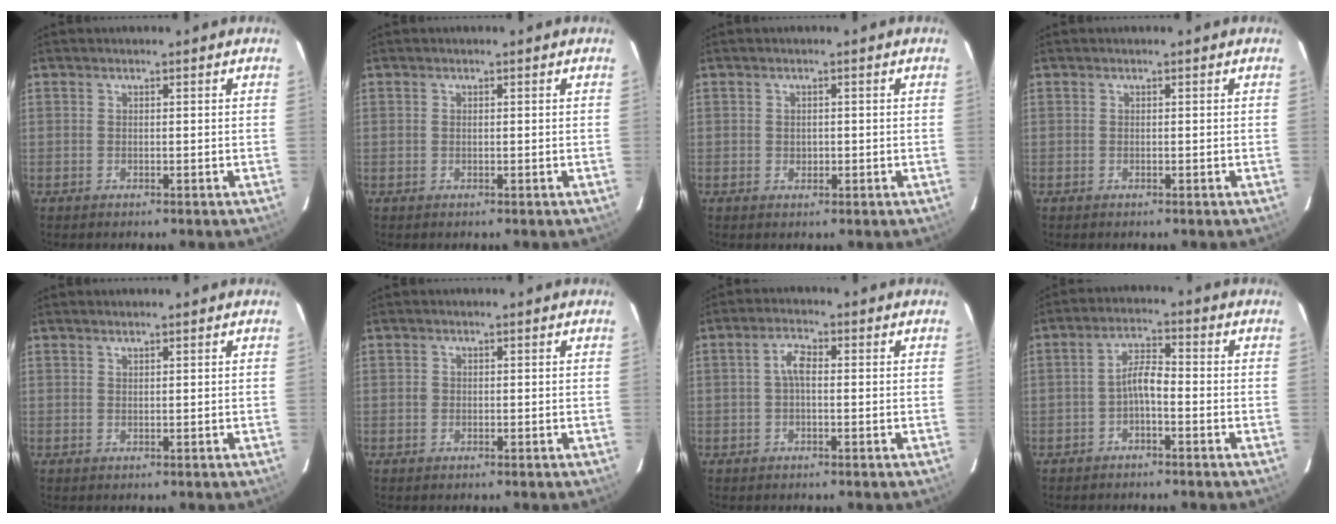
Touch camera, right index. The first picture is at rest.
{"total": 0.0}
{"total": 1.2, "force": [-0.1, 1.1, 0.5], "torque": [-0.005, 0.003, -0.001]}
{"total": 0.0}
{"total": 0.7, "force": [0.7, 0.0, 0.2], "torque": [-0.005, 0.001, 0.013]}
{"total": 0.6, "force": [-0.1, 0.6, 0.0], "torque": [0.002, 0.001, -0.003]}
{"total": 3.0, "force": [0.0, 1.2, 2.7], "torque": [-0.055, 0.011, 0.001]}
{"total": 3.7, "force": [-1.8, 0.9, 3.1], "torque": [-0.062, 0.013, -0.032]}